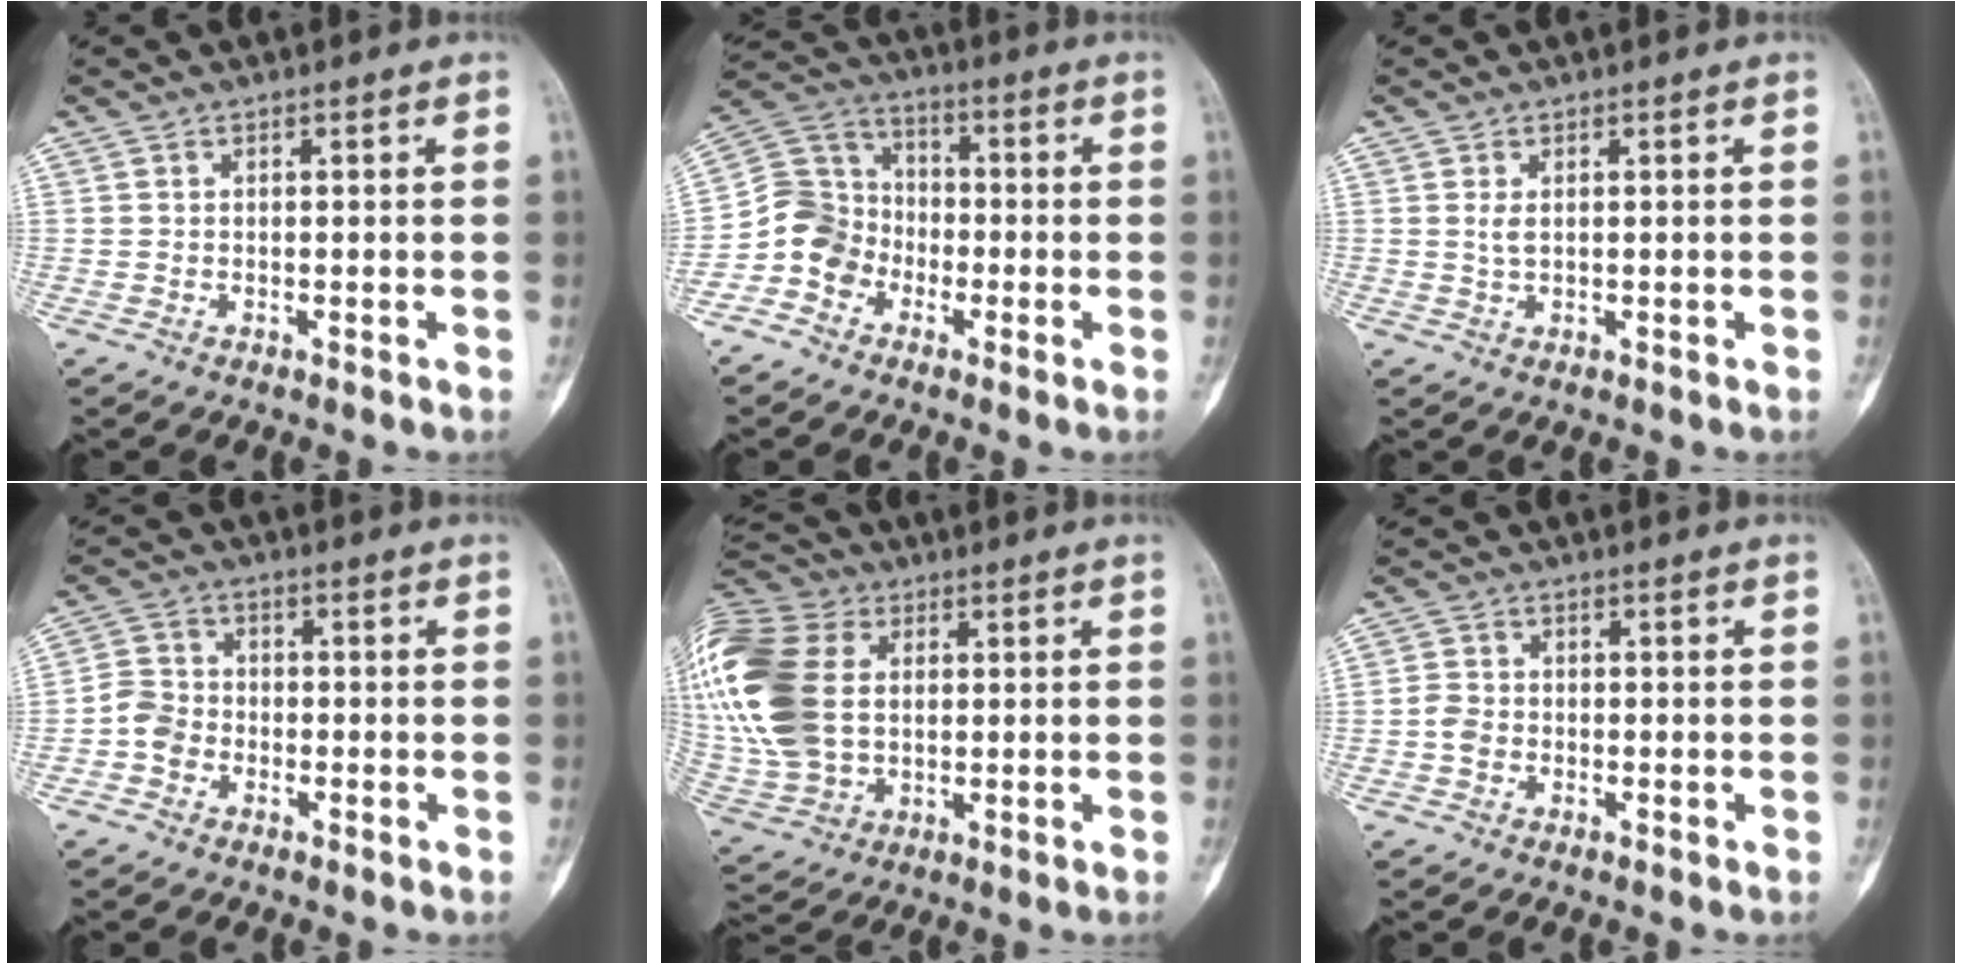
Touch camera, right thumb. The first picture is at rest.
{"total": 9.9, "force": [-4.1, 8.5, 3.0], "torque": [-0.034, 0.057, -0.089]}
{"total": 1.5, "force": [0.4, 0.7, 1.2], "torque": [-0.029, 0.002, 0.014]}
{"total": 4.9, "force": [-1.8, 4.2, 1.9], "torque": [-0.017, 0.017, -0.044]}
{"total": 24.7, "force": [4.0, 17.4, 17.1], "torque": [-0.396, 0.014, 0.082]}
{"total": 2.8, "force": [-0.8, 2.3, 1.3], "torque": [-0.016, 0.010, -0.020]}